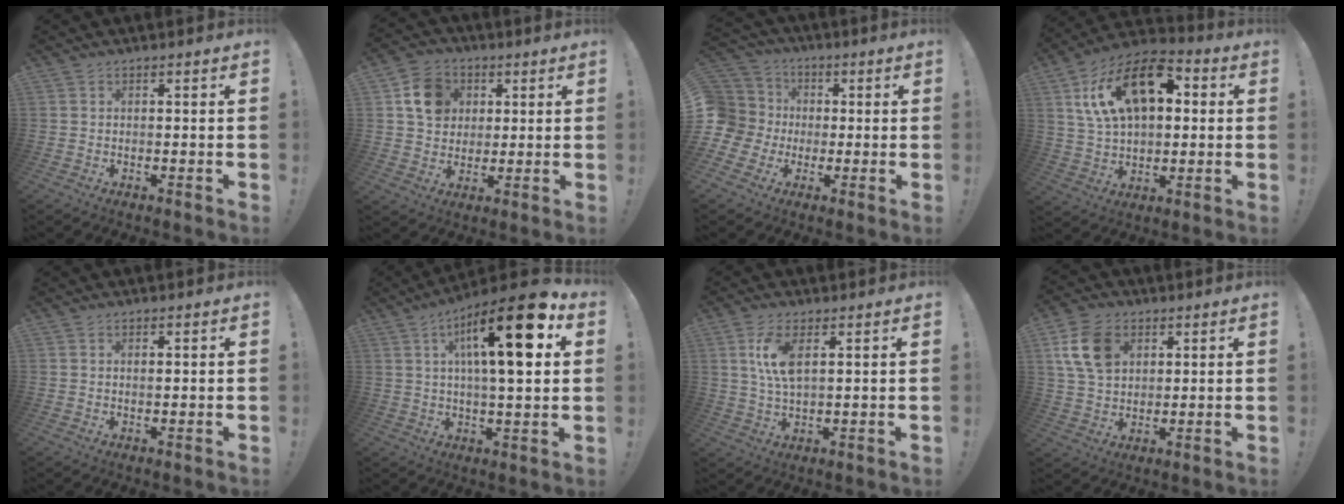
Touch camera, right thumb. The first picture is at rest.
{"total": 11.3, "force": [3.7, 9.7, 4.4], "torque": [-0.053, -0.006, 0.074]}
{"total": 10.9, "force": [-1.1, 10.0, 4.1], "torque": [-0.073, 0.013, -0.016]}
{"total": 19.6, "force": [7.0, 11.6, 14.2], "torque": [-0.238, -0.021, 0.125]}
{"total": 0.7, "force": [0.5, 0.2, 0.4], "torque": [0.000, -0.003, 0.007]}
{"total": 19.2, "force": [6.0, 4.8, 17.5], "torque": [-0.271, -0.019, 0.076]}
{"total": 8.3, "force": [2.8, 3.2, 7.1], "torque": [-0.139, -0.009, 0.046]}
{"total": 13.0, "force": [4.8, 9.3, 7.7], "torque": [-0.137, -0.004, 0.094]}